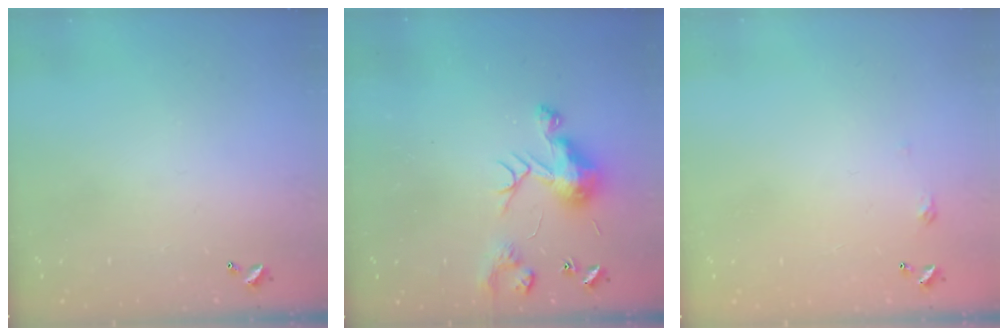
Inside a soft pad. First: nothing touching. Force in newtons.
{"total": 8.8, "press": 8.8, "slide": 0.0}
{"total": 2.7, "press": 2.6, "slide": 0.4}